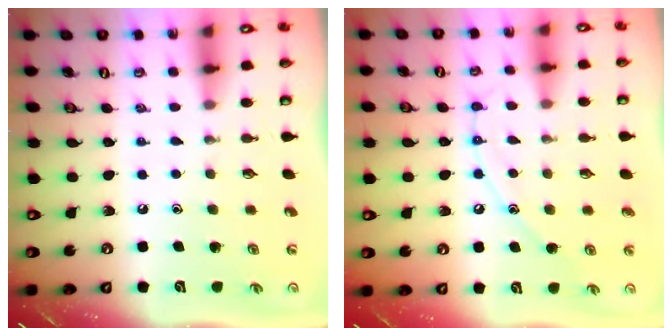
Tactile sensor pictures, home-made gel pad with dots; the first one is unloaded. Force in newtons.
{"total": 9.2, "press": 9.2, "slide": 0.8}